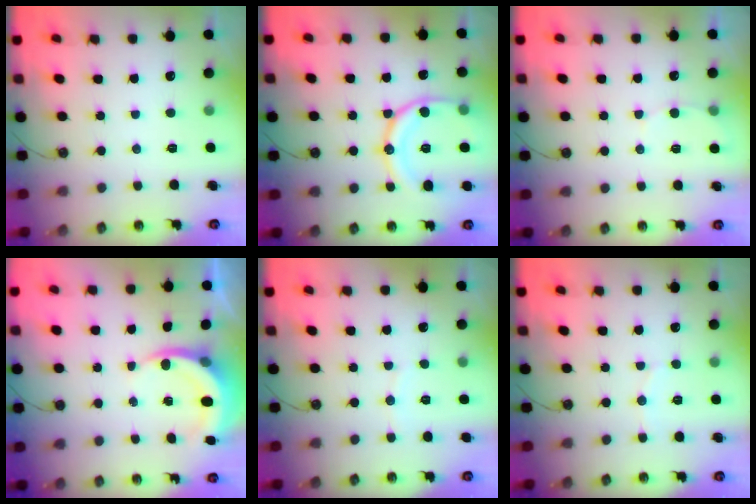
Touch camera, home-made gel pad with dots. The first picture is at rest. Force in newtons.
{"total": 15.9, "press": 15.8, "slide": 1.7}
{"total": 5.0, "press": 5.0, "slide": 0.4}
{"total": 4.7, "press": 4.6, "slide": 0.3}
{"total": 2.9, "press": 2.9, "slide": 0.3}
{"total": 4.1, "press": 4.0, "slide": 0.4}